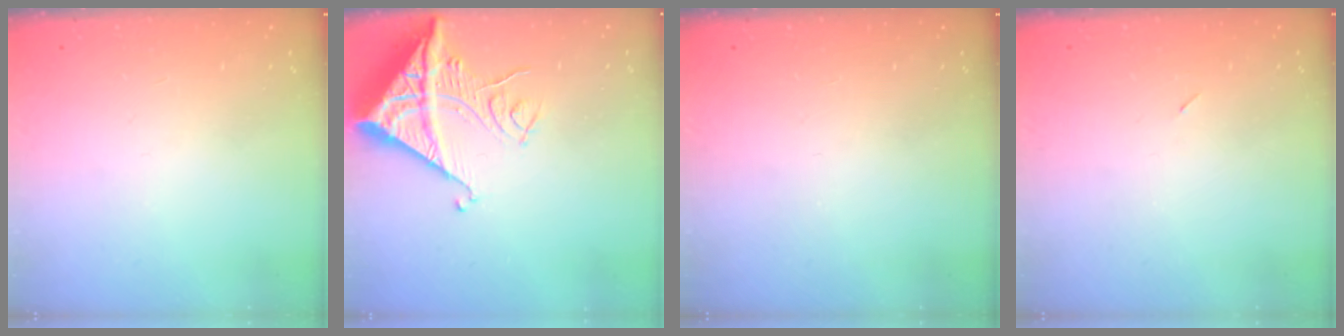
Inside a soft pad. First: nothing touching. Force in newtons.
{"total": 17.1, "press": 17.0, "slide": 1.6}
{"total": 0.0}
{"total": 2.3, "press": 1.9, "slide": 1.2}